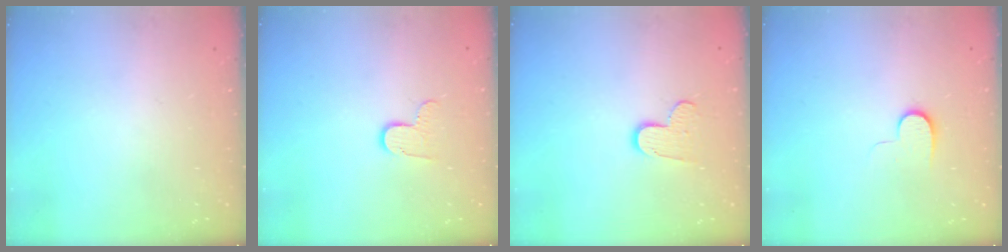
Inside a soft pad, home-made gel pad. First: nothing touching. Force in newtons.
{"total": 6.7, "press": 6.7, "slide": 0.4}
{"total": 8.2, "press": 8.2, "slide": 0.5}
{"total": 6.1, "press": 6.1, "slide": 0.8}